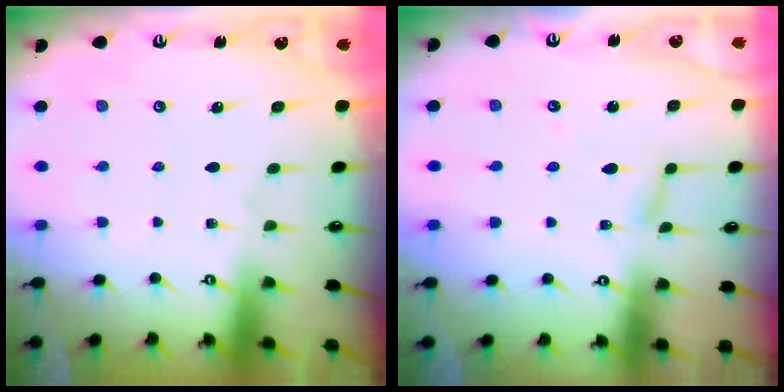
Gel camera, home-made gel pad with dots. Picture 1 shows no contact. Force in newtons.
{"total": 2.8, "press": 2.7, "slide": 0.3}